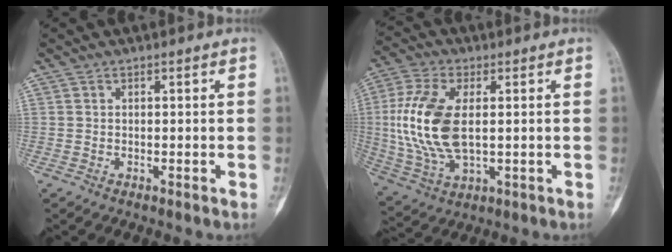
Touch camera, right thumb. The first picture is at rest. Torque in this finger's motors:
{"motor_torque": [1.64, 1.44, 1.08, -1.24, 0.47]}